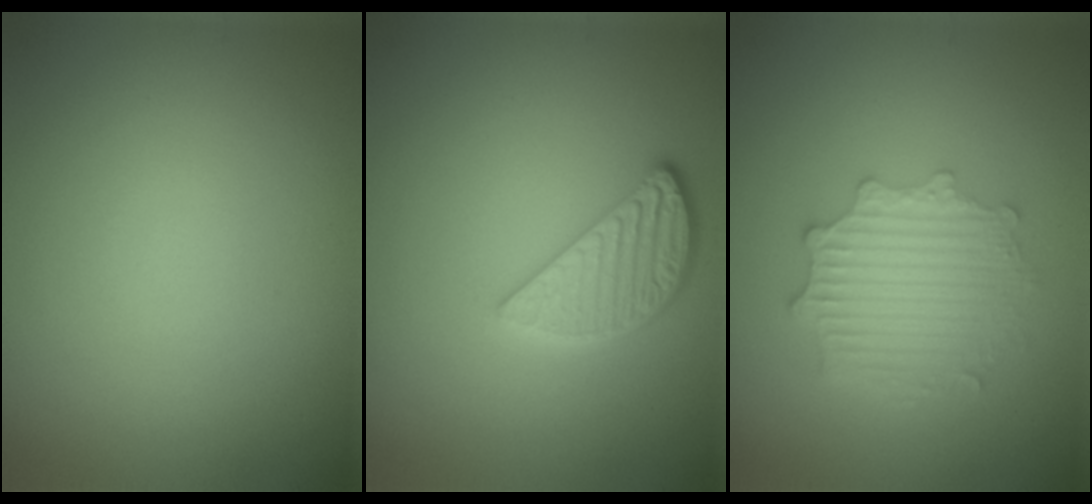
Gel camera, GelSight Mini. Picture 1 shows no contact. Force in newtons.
{"total": 3.3, "press": 3.1, "slide": 1.0}
{"total": 4.1, "press": 3.4, "slide": 2.3}